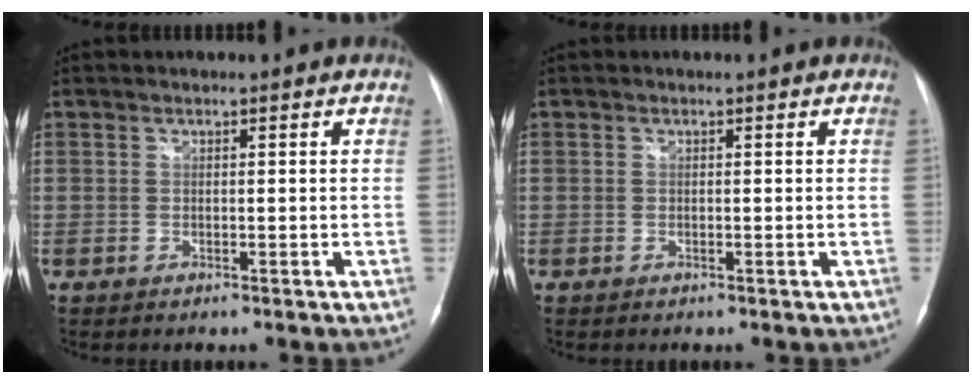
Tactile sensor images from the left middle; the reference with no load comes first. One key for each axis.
{"total": 0.0}